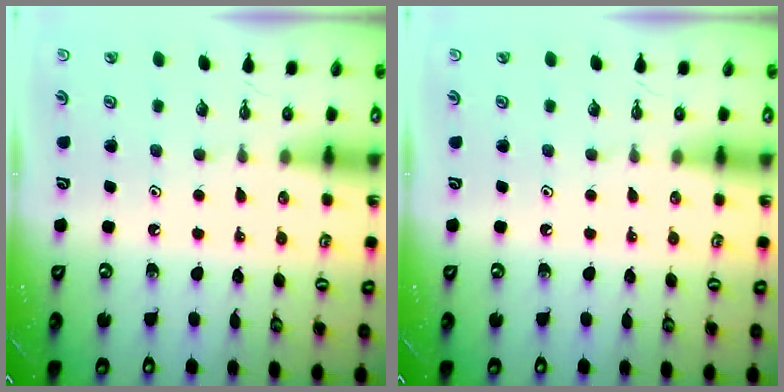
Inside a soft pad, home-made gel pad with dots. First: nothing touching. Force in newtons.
{"total": 0.0}